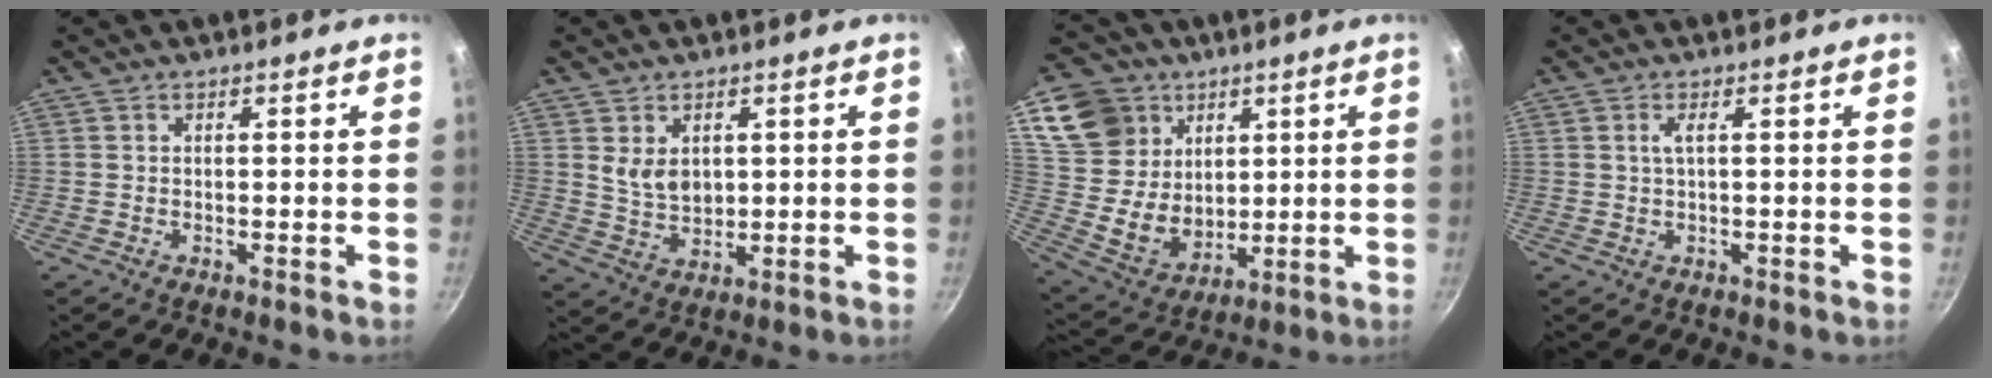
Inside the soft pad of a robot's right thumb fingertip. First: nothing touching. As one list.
[{"total": 5.7, "force": [1.6, 3.9, 3.9], "torque": [-0.056, -0.019, 0.038]}, {"total": 17.9, "force": [7.4, 14.6, 7.2], "torque": [-0.109, -0.025, 0.154]}, {"total": 1.5, "force": [0.3, 0.2, 1.5], "torque": [-0.031, 0.001, 0.010]}]